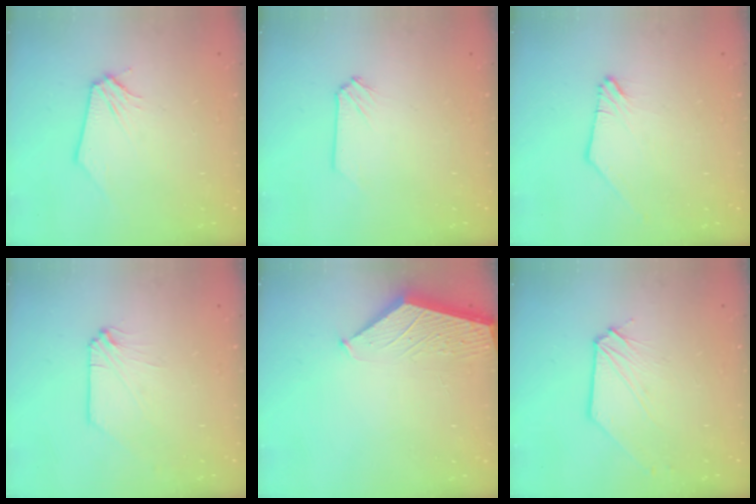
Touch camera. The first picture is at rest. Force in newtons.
{"total": 0.0}
{"total": 0.0}
{"total": 0.0}
{"total": 1.9, "press": 1.9, "slide": 0.2}
{"total": 1.0, "press": 1.0, "slide": 0.1}